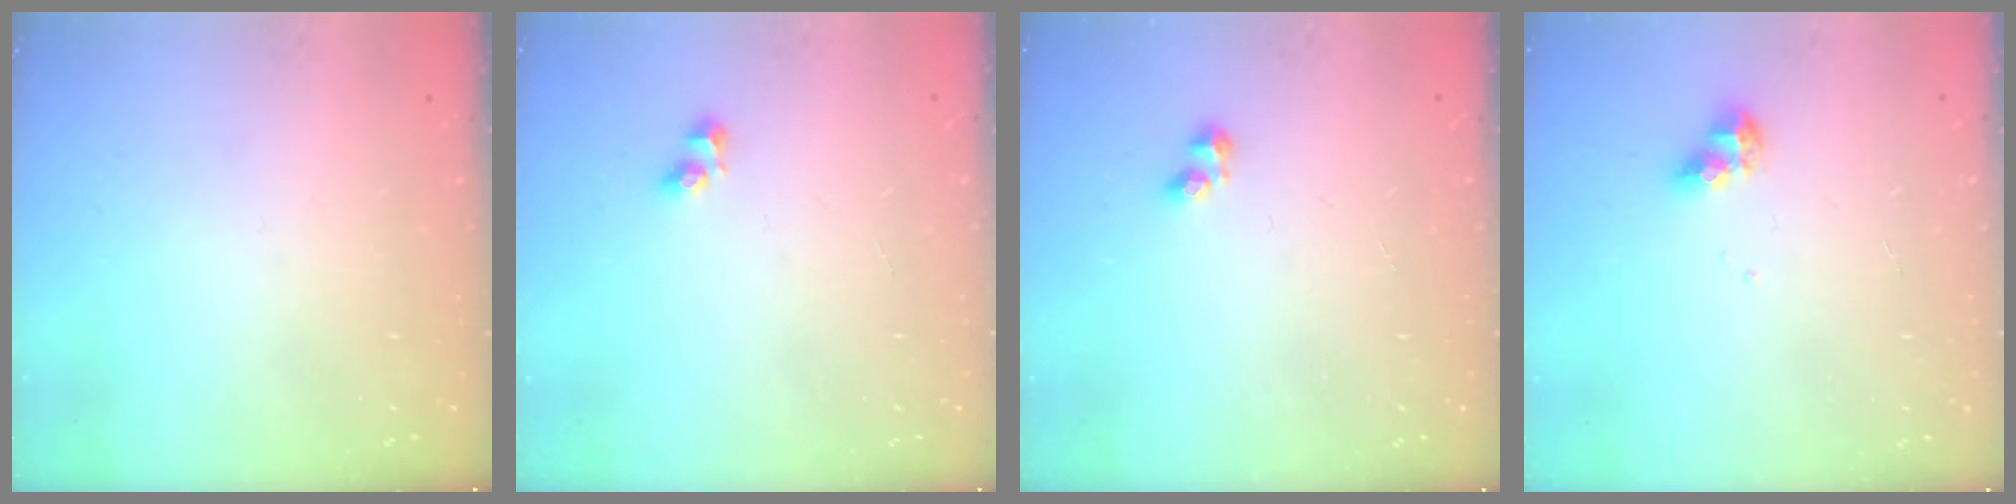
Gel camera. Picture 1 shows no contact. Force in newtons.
{"total": 4.6, "press": 4.3, "slide": 1.8}
{"total": 2.5, "press": 2.3, "slide": 0.9}
{"total": 7.4, "press": 7.4, "slide": 0.9}